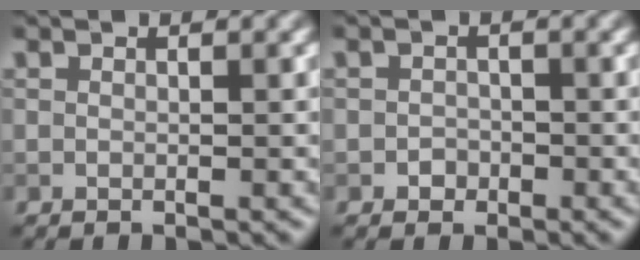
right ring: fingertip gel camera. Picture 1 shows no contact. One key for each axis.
{"total": 1.1, "fx": -0.5, "fy": 0.9, "fz": 0.2, "tx": 0.003, "ty": -0.001, "tz": -0.010}